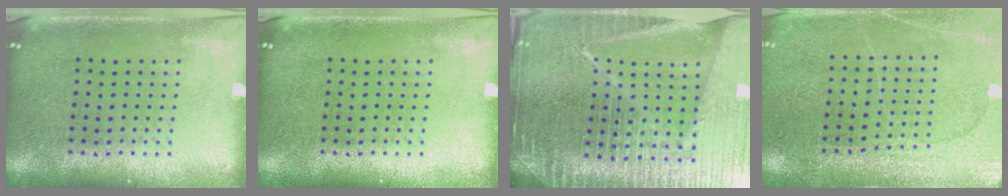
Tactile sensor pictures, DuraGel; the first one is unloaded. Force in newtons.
{"total": 0.0}
{"total": 6.3, "press": 5.5, "slide": 3.0}
{"total": 2.7, "press": 2.7, "slide": 0.4}